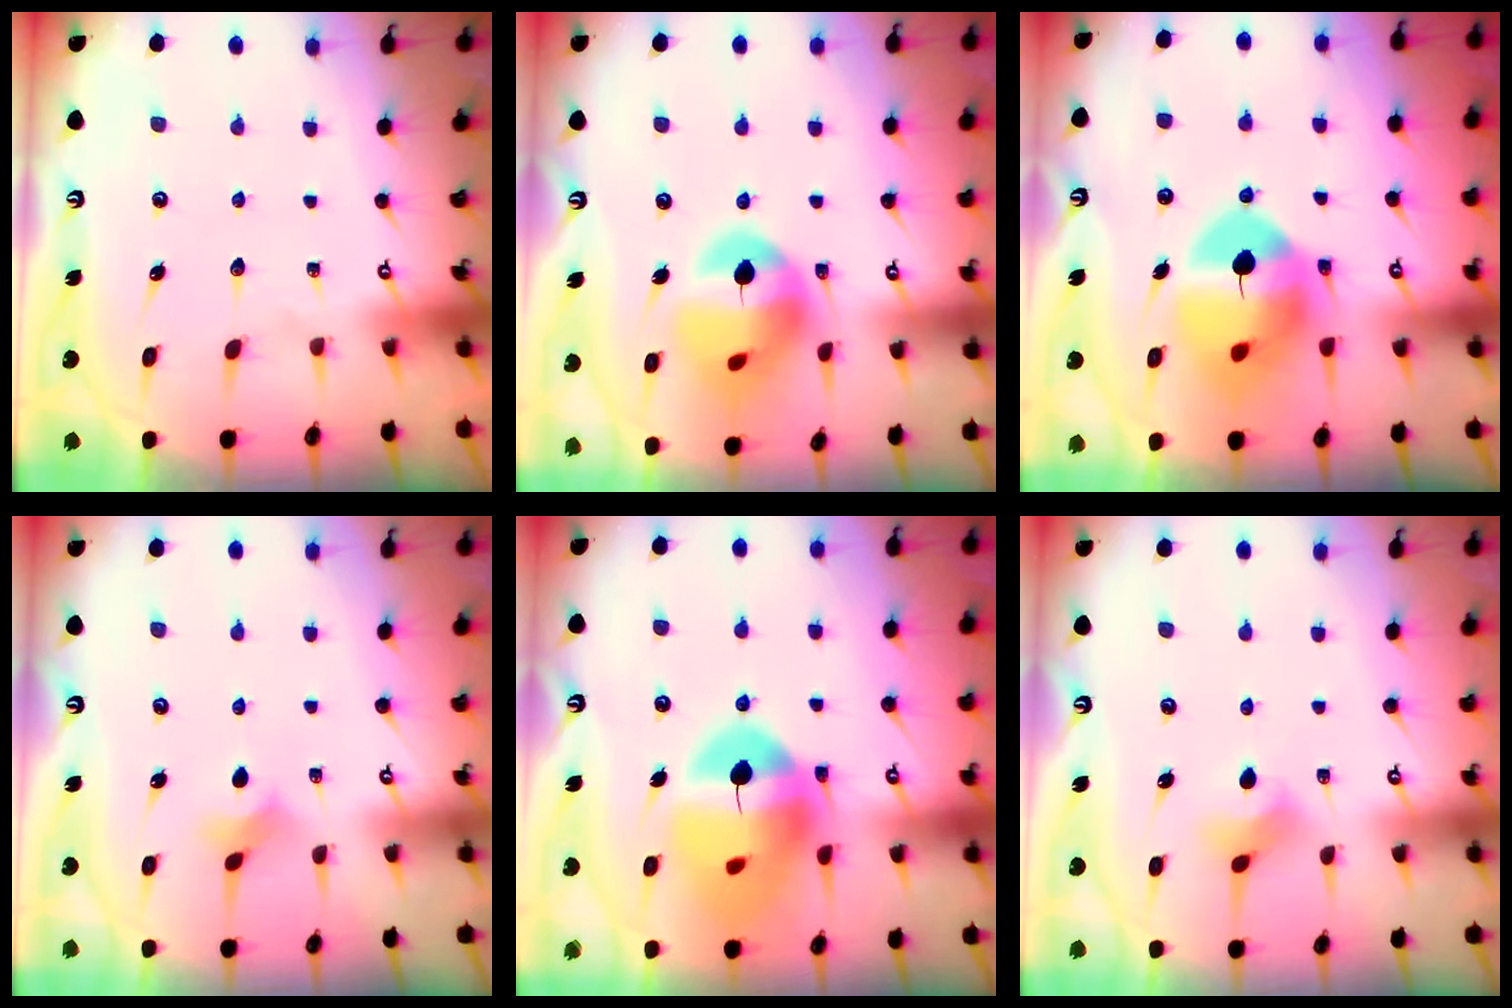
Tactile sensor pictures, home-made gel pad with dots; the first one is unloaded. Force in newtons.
{"total": 15.6, "press": 15.5, "slide": 1.8}
{"total": 12.8, "press": 12.6, "slide": 1.9}
{"total": 2.9, "press": 2.9, "slide": 0.5}
{"total": 17.7, "press": 17.6, "slide": 1.8}
{"total": 5.1, "press": 5.0, "slide": 0.9}